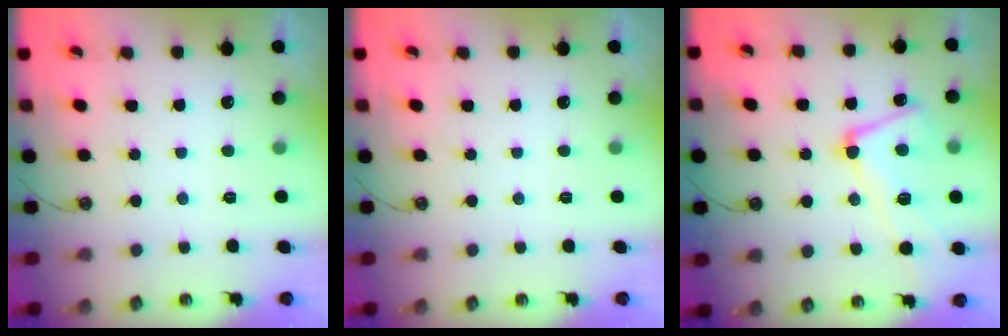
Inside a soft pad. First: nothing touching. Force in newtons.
{"total": 0.0}
{"total": 7.3, "press": 7.1, "slide": 1.4}